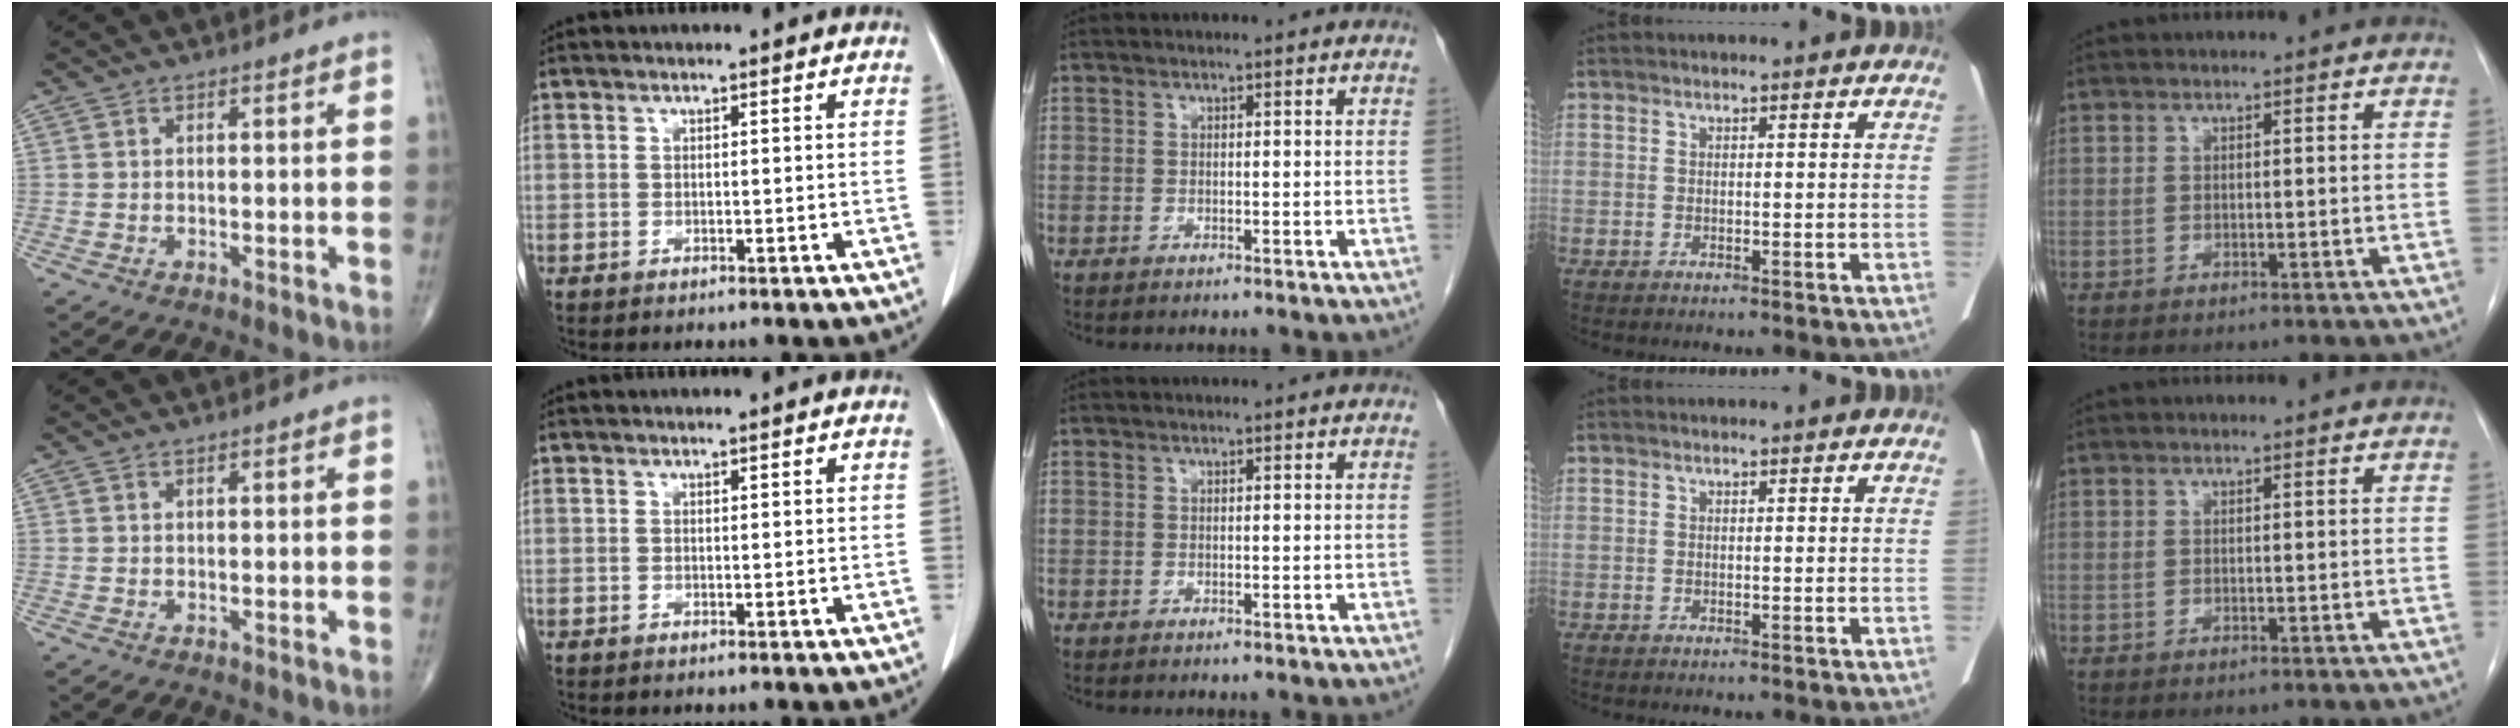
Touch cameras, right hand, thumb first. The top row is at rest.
{}